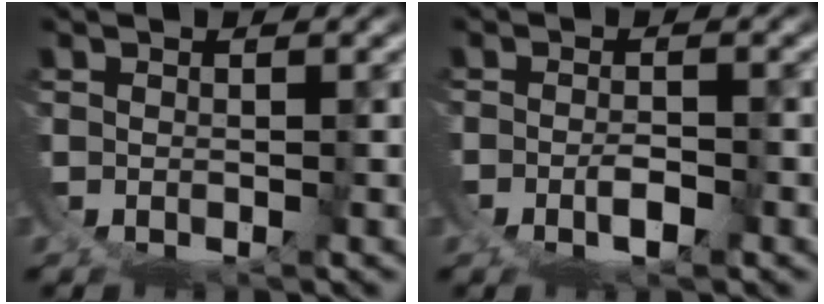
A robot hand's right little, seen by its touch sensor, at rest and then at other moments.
{"total": 2.1, "force": [-1.0, -0.4, 1.8], "torque": [-0.022, -0.003, -0.017]}